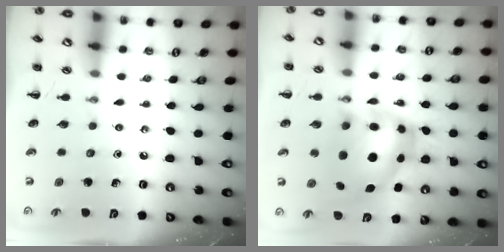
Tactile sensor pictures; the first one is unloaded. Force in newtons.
{"total": 11.8, "press": 11.4, "slide": 3.1}